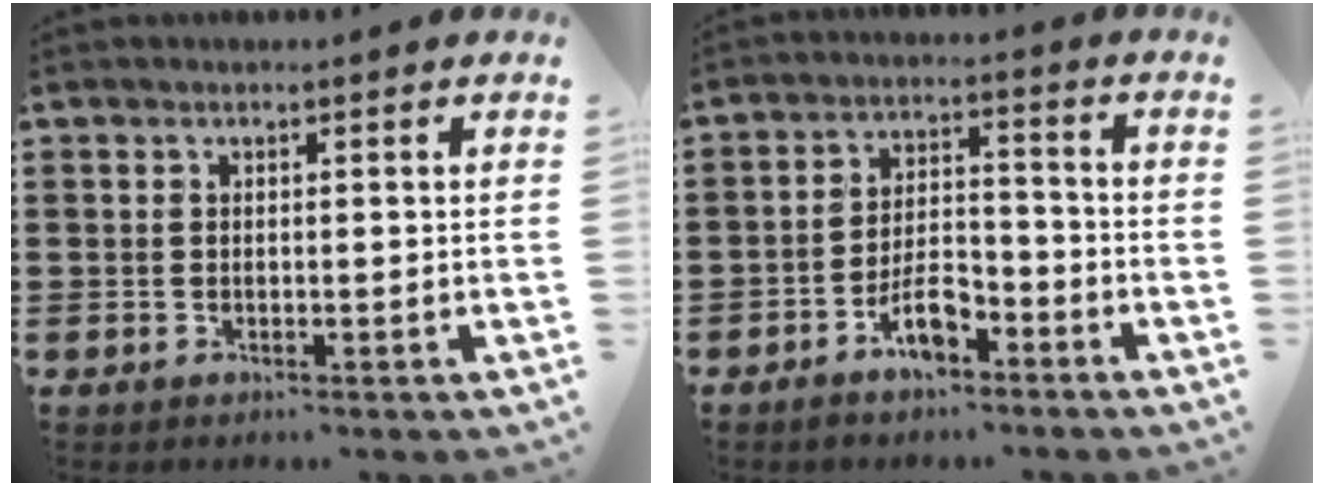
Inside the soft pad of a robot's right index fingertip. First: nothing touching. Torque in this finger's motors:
{"motor_torque": [1.08, -0.70, 0.32, 0.08]}